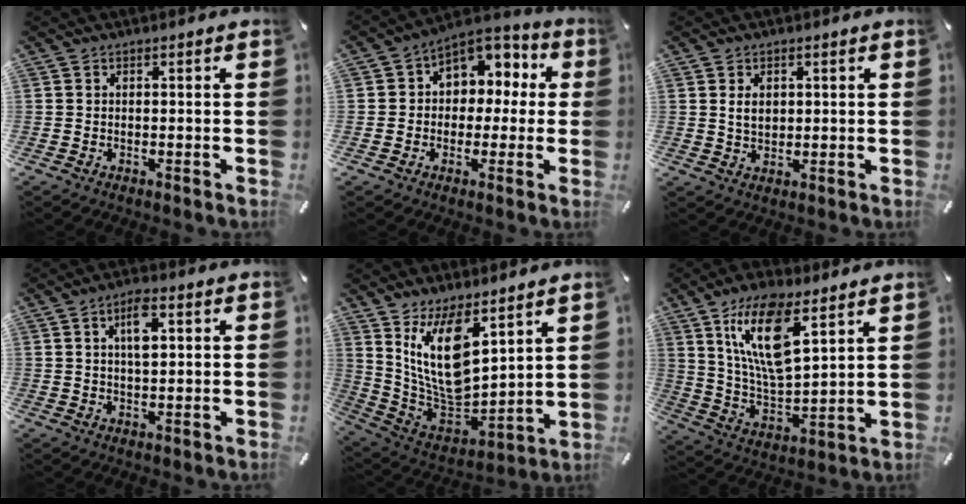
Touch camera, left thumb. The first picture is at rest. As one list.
[{"total": 8.0, "force": [1.5, 7.5, 2.1], "torque": [-0.037, -0.011, 0.031]}, {"total": 3.5, "force": [1.0, 2.6, 2.0], "torque": [-0.030, -0.001, 0.015]}, {"total": 6.0, "force": [2.0, 2.5, 5.1], "torque": [-0.091, 0.003, 0.030]}, {"total": 15.6, "force": [8.6, 7.8, 10.4], "torque": [-0.235, -0.069, 0.157]}, {"total": 16.0, "force": [9.6, 6.0, 11.3], "torque": [-0.246, -0.032, 0.164]}]